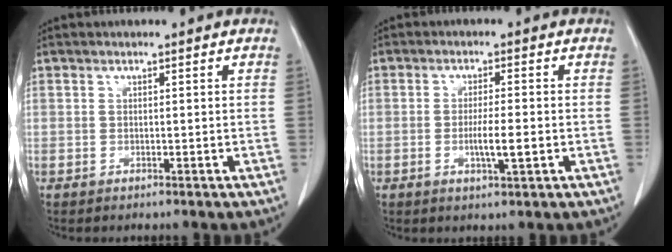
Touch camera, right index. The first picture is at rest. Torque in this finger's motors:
{"motor_torque": [0.53, -0.20, 0.16, 0.11]}